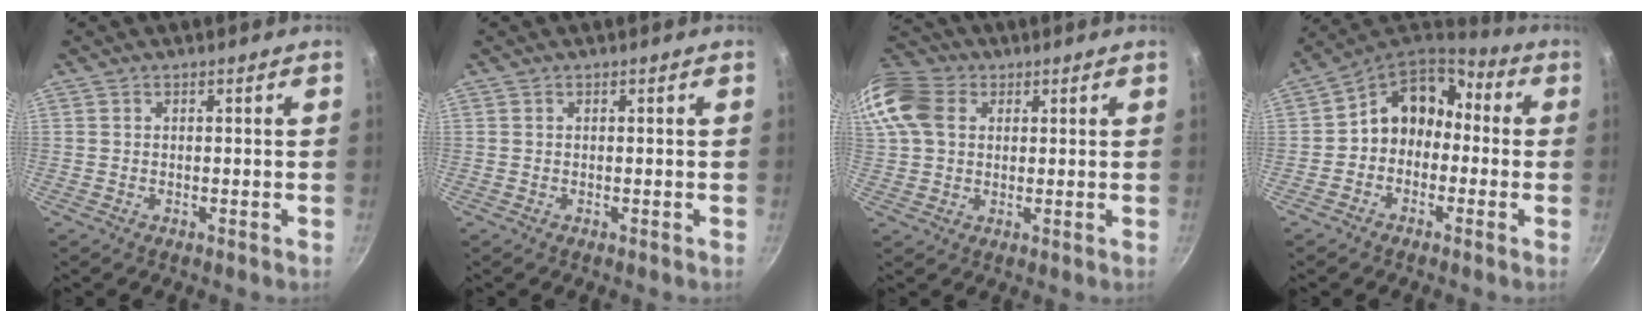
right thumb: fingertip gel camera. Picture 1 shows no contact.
{"total": 0.0}
{"total": 18.2, "force": [5.4, 14.0, 10.2], "torque": [-0.246, 0.035, 0.091]}
{"total": 11.4, "force": [-0.8, 9.5, 6.2], "torque": [-0.065, 0.058, -0.035]}